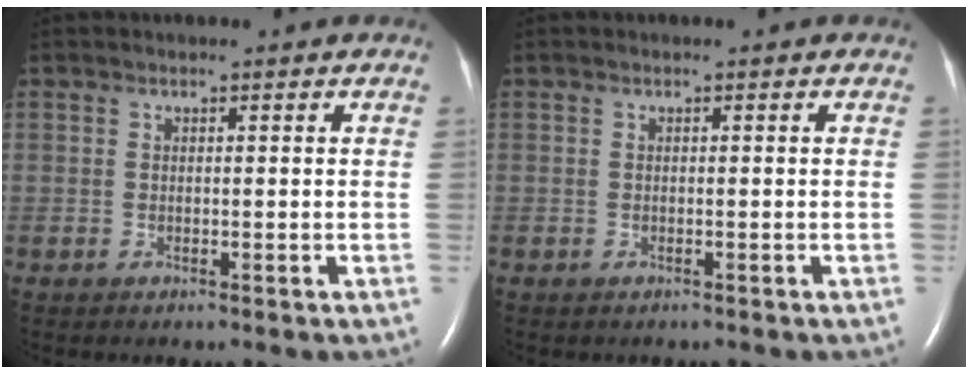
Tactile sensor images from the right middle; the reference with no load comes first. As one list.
[{"total": 0.0}]